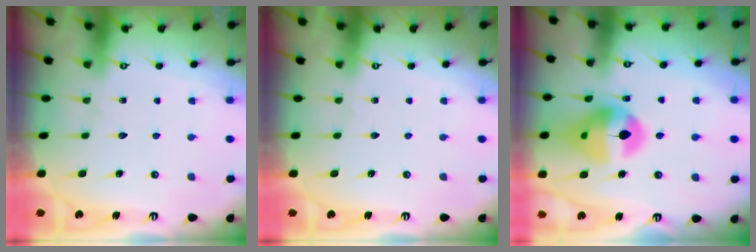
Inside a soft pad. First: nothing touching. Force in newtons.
{"total": 0.0}
{"total": 14.3, "press": 14.2, "slide": 1.6}